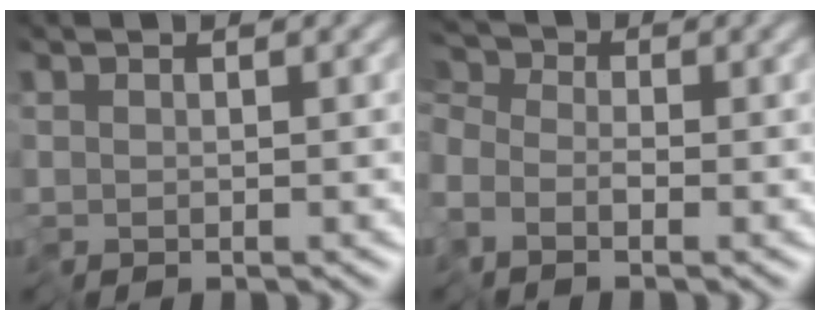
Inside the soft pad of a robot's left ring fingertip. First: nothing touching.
{"total": 4.4, "force": [-2.3, 3.0, 2.3], "torque": [-0.047, -0.003, -0.056]}